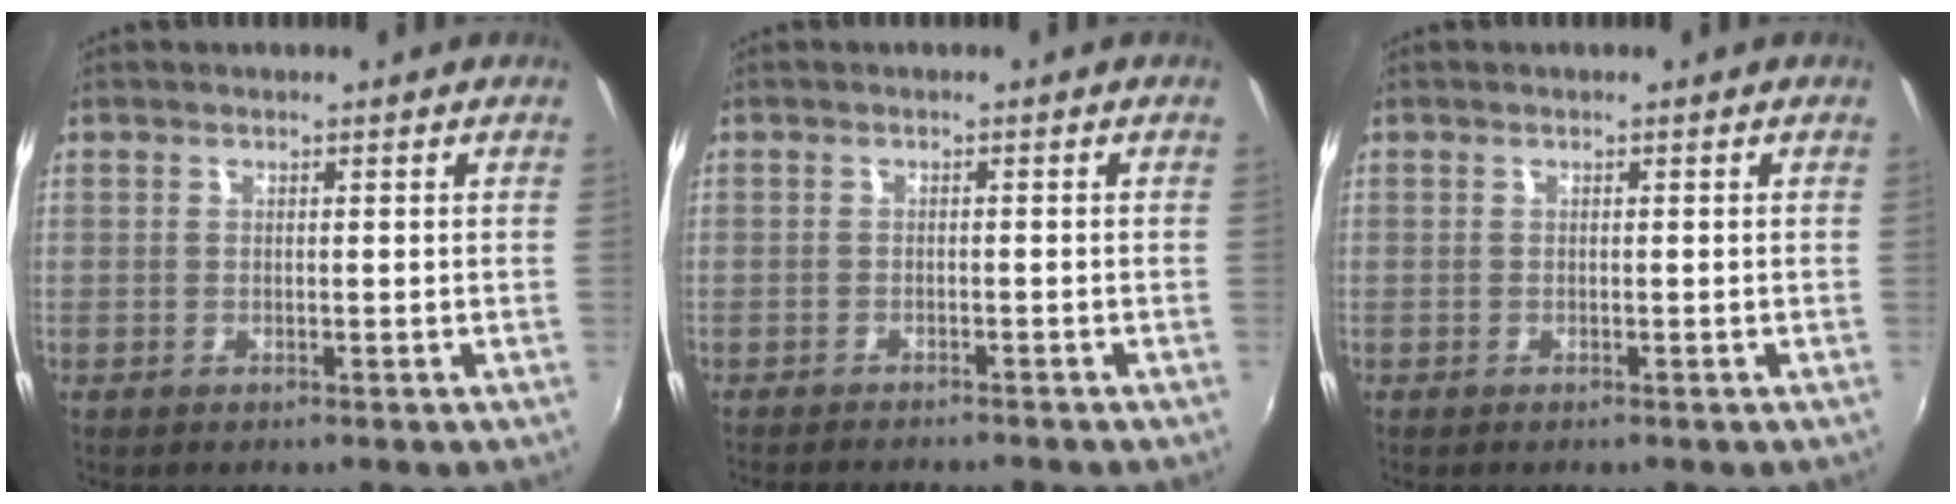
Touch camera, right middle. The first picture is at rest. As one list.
[{"total": 5.3, "force": [-4.9, 0.6, 1.9], "torque": [-0.047, -0.014, -0.075]}, {"total": 0.0}]